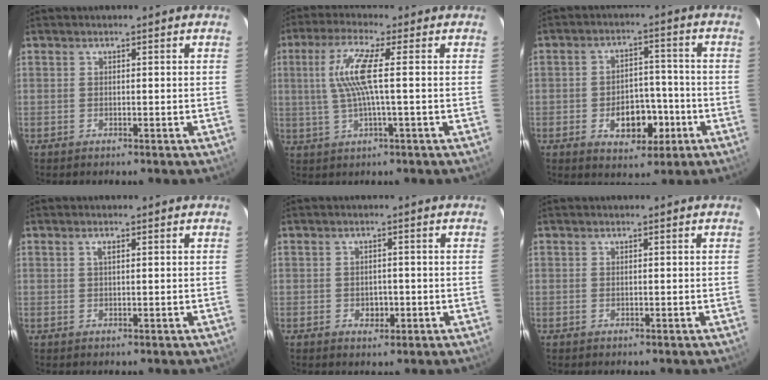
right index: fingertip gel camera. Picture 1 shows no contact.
{"total": 8.1, "force": [0.7, 0.0, 8.1], "torque": [-0.161, 0.002, 0.020]}
{"total": 9.2, "force": [-3.8, 5.9, 6.0], "torque": [-0.111, 0.015, -0.041]}
{"total": 1.0, "force": [0.4, 0.3, 0.9], "torque": [-0.017, 0.003, 0.006]}
{"total": 2.7, "force": [-1.0, 2.1, 1.2], "torque": [-0.022, 0.004, -0.008]}
{"total": 0.0}